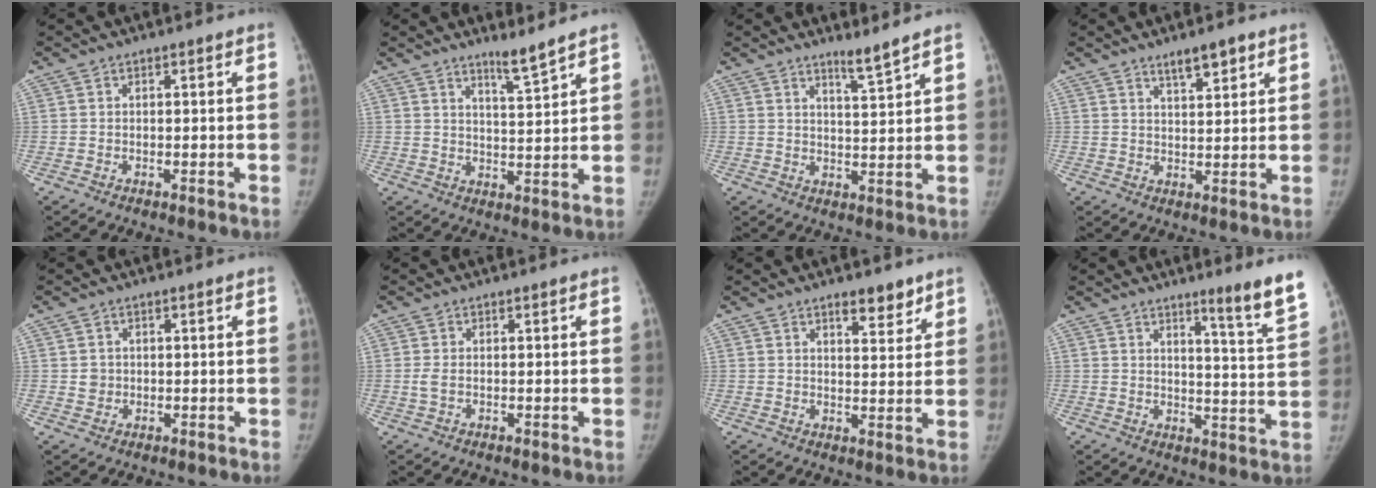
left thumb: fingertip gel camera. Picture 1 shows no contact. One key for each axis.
{"total": 4.6, "fx": 3.9, "fy": -0.4, "fz": 2.5, "tx": -0.036, "ty": -0.041, "tz": 0.069}
{"total": 3.9, "fx": 3.3, "fy": -0.4, "fz": 2.0, "tx": -0.029, "ty": -0.037, "tz": 0.060}
{"total": 4.8, "fx": 3.4, "fy": 1.2, "fz": 3.1, "tx": -0.036, "ty": -0.023, "tz": 0.055}
{"total": 1.6, "fx": 0.1, "fy": 1.6, "fz": 0.4, "tx": 0.002, "ty": 0.000, "tz": 0.006}
{"total": 1.4, "fx": 0.0, "fy": 0.7, "fz": 1.2, "tx": -0.031, "ty": 0.004, "tz": 0.006}
{"total": 5.2, "fx": 3.8, "fy": 1.9, "fz": 3.0, "tx": -0.020, "ty": -0.026, "tz": 0.055}
{"total": 9.3, "fx": 6.6, "fy": -0.8, "fz": 6.5, "tx": -0.081, "ty": -0.060, "tz": 0.088}